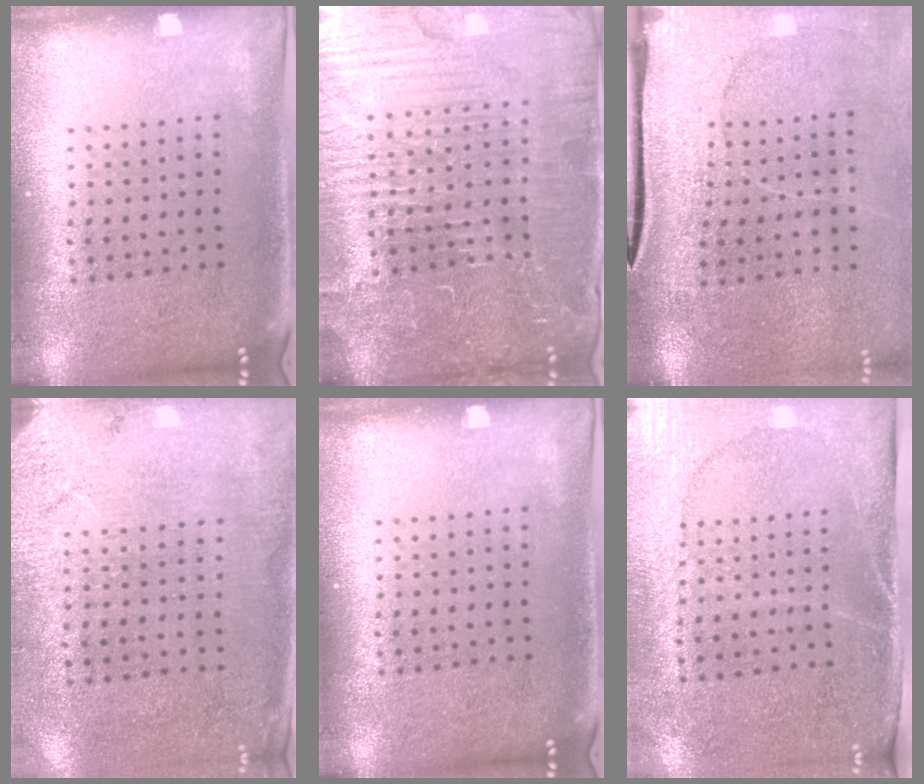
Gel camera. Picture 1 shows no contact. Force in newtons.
{"total": 5.6, "press": 5.2, "slide": 2.3}
{"total": 3.3, "press": 2.9, "slide": 1.5}
{"total": 2.6, "press": 2.4, "slide": 1.1}
{"total": 0.0}
{"total": 2.9, "press": 2.5, "slide": 1.4}